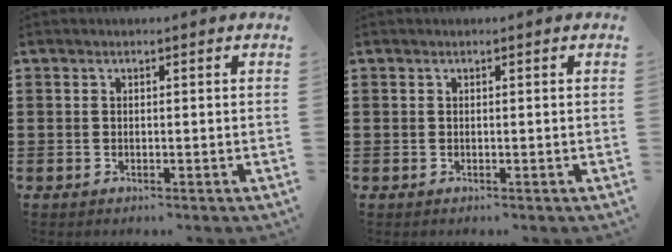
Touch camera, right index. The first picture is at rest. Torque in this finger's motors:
{"motor_torque": [-0.49, 0.58, -0.09, -0.01]}